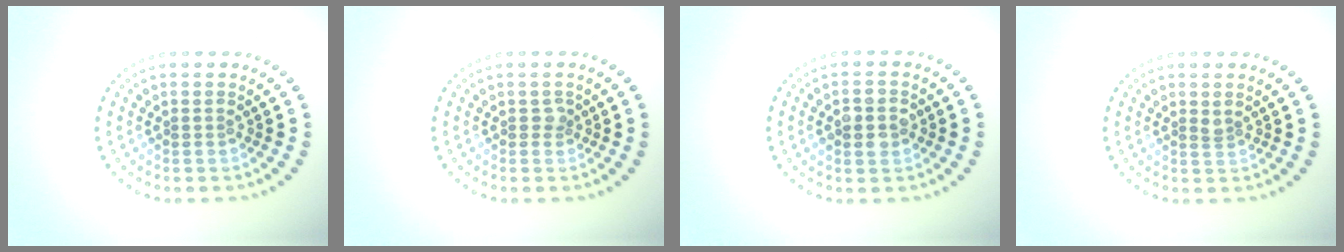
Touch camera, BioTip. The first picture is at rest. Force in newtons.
{"total": 0.7, "press": 0.5, "slide": 0.4}
{"total": 2.7, "press": 2.7, "slide": 0.1}
{"total": 0.8, "press": 0.6, "slide": 0.5}